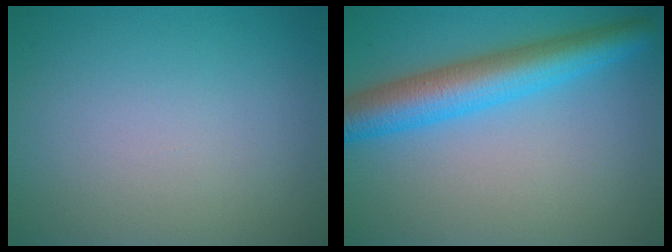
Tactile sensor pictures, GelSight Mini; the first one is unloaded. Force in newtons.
{"total": 6.5, "press": 6.5, "slide": 0.2}